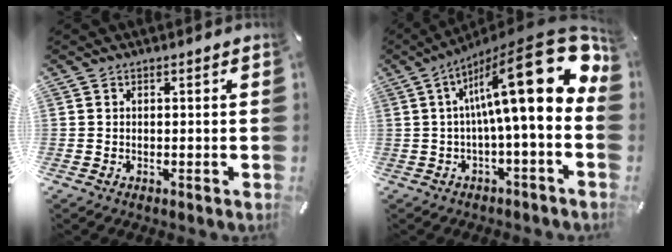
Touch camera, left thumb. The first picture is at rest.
{"total": 23.2, "force": [6.7, 5.3, 21.6], "torque": [-0.341, -0.062, 0.102]}